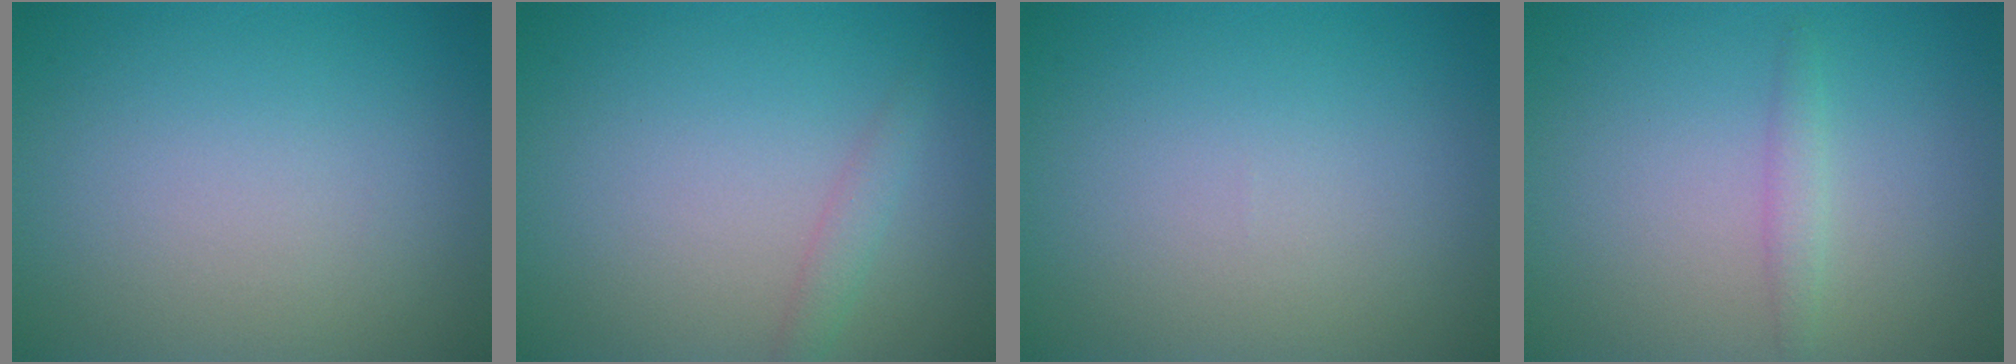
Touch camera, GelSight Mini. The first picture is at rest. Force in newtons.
{"total": 1.3, "press": 1.3, "slide": 0.1}
{"total": 0.0}
{"total": 1.3, "press": 1.3, "slide": 0.0}